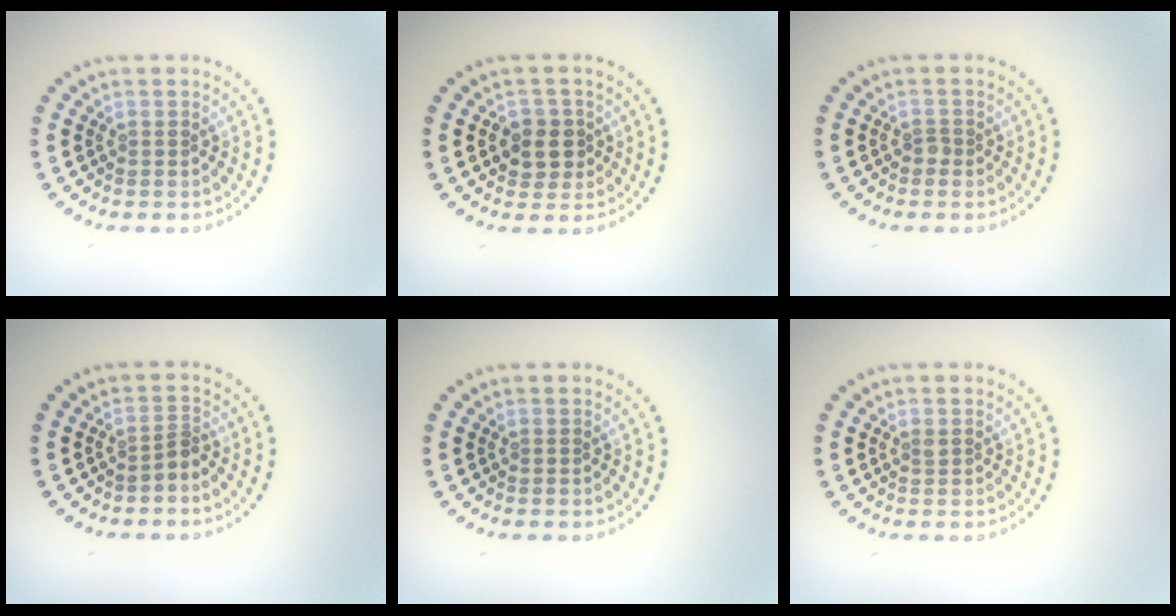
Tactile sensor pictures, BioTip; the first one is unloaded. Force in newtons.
{"total": 2.6, "press": 2.4, "slide": 0.8}
{"total": 0.7, "press": 0.5, "slide": 0.5}
{"total": 1.3, "press": 0.8, "slide": 1.0}
{"total": 0.0}
{"total": 0.6, "press": 0.5, "slide": 0.3}